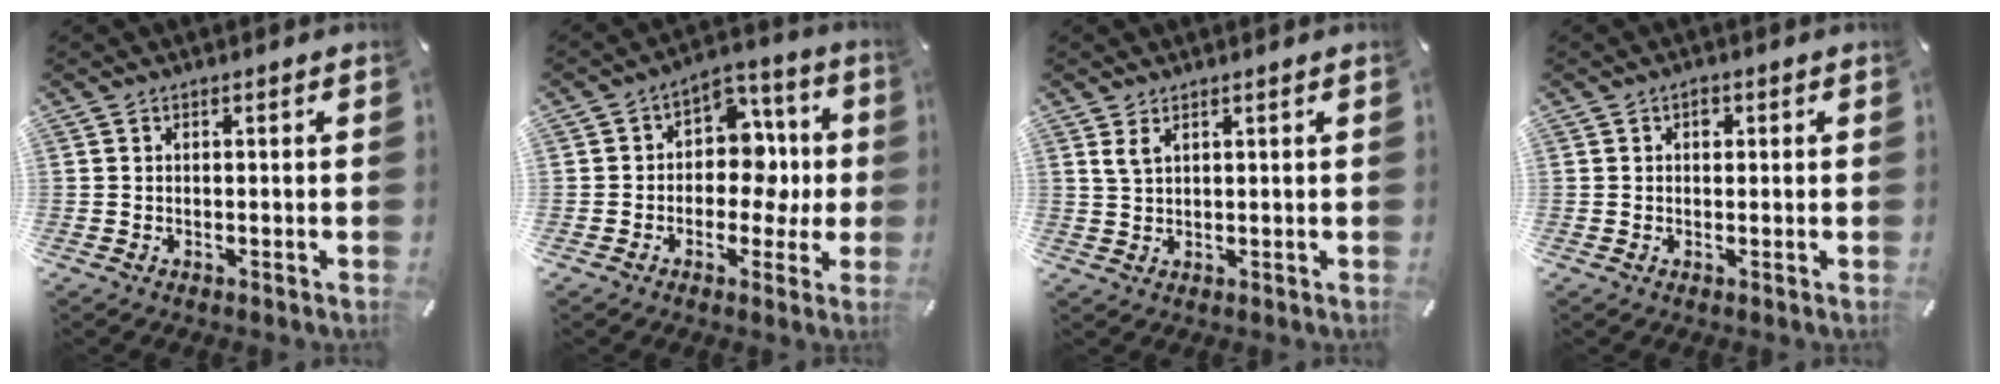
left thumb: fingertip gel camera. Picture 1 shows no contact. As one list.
[{"total": 10.2, "force": [-0.8, 8.4, 5.8], "torque": [-0.066, -0.006, -0.012]}, {"total": 2.4, "force": [1.5, 1.0, 1.6], "torque": [-0.035, 0.000, 0.027]}, {"total": 1.5, "force": [0.4, 1.1, 0.8], "torque": [-0.002, 0.000, 0.003]}]